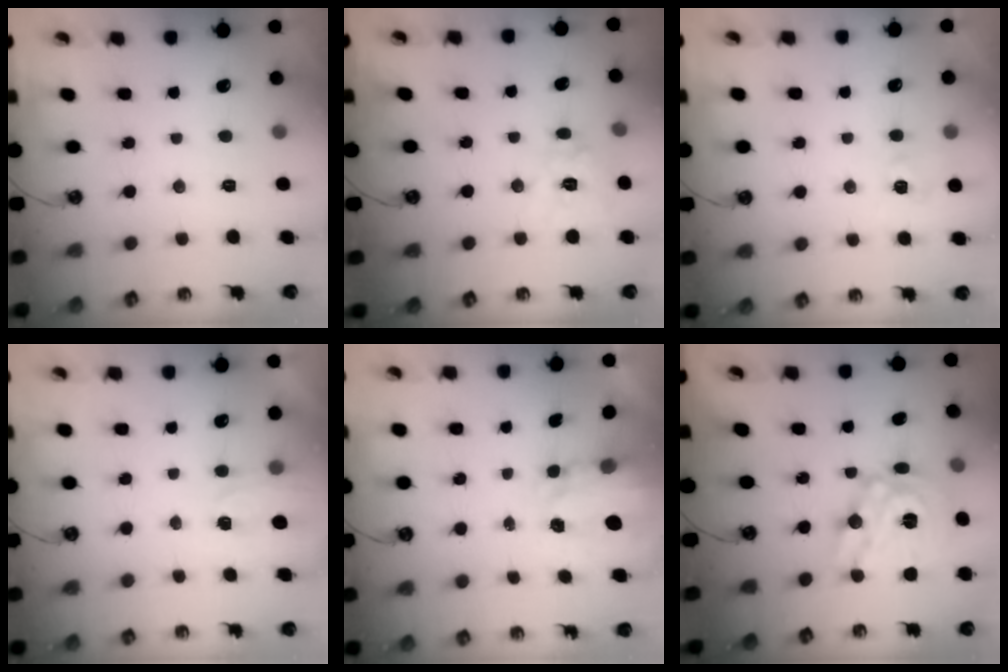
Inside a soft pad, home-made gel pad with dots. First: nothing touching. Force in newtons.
{"total": 11.9, "press": 11.8, "slide": 1.1}
{"total": 6.0, "press": 5.9, "slide": 0.8}
{"total": 2.0, "press": 2.0, "slide": 0.3}
{"total": 3.3, "press": 3.3, "slide": 0.4}
{"total": 18.1, "press": 18.0, "slide": 1.8}